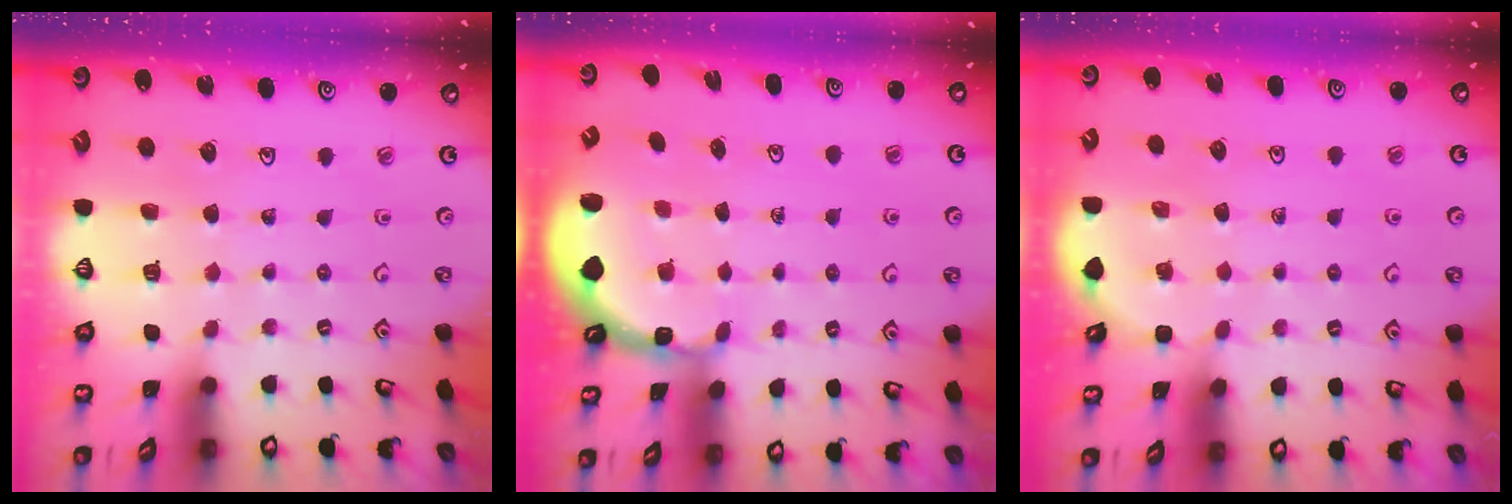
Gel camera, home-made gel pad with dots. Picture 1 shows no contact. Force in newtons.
{"total": 1.2, "press": 1.1, "slide": 0.5}
{"total": 2.4, "press": 2.4, "slide": 0.1}